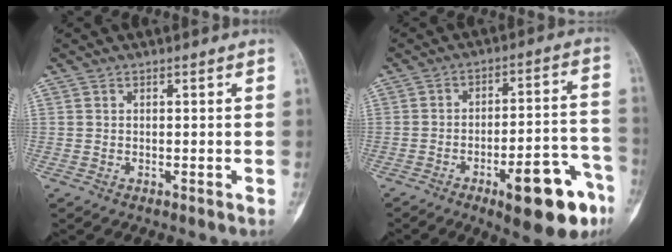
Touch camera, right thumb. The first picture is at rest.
{"total": 16.8, "force": [-8.7, 5.5, 13.2], "torque": [-0.136, 0.063, -0.112]}